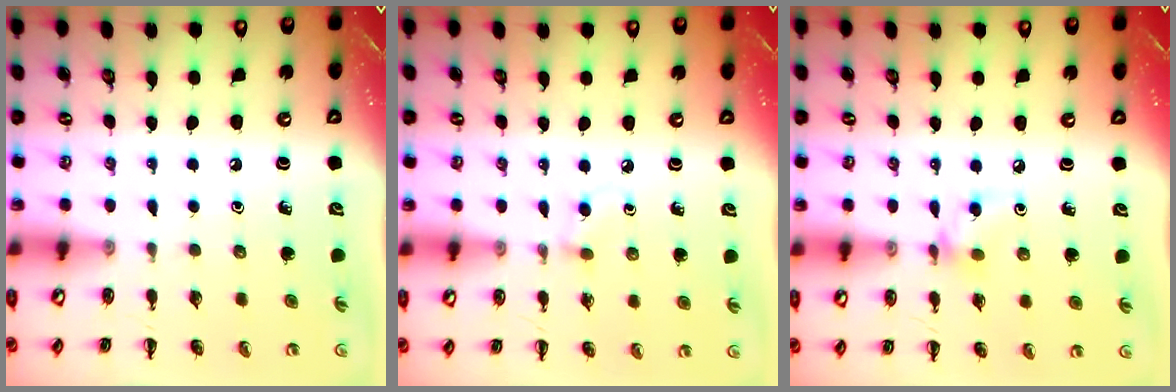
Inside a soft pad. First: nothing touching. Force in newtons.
{"total": 3.5, "press": 3.3, "slide": 1.3}
{"total": 6.0, "press": 6.0, "slide": 0.9}